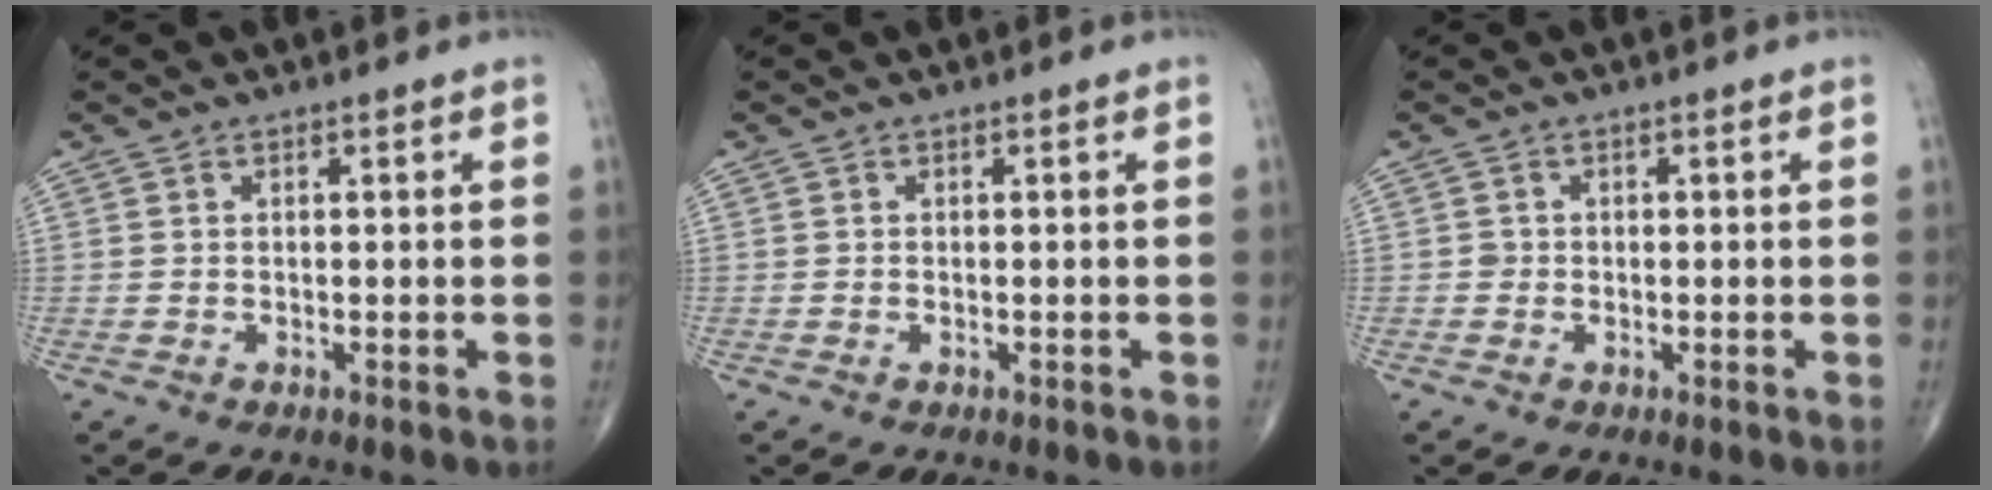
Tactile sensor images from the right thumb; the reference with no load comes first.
{"total": 0.0}
{"total": 0.9, "force": [-0.1, 0.9, 0.1], "torque": [0.003, 0.003, -0.003]}